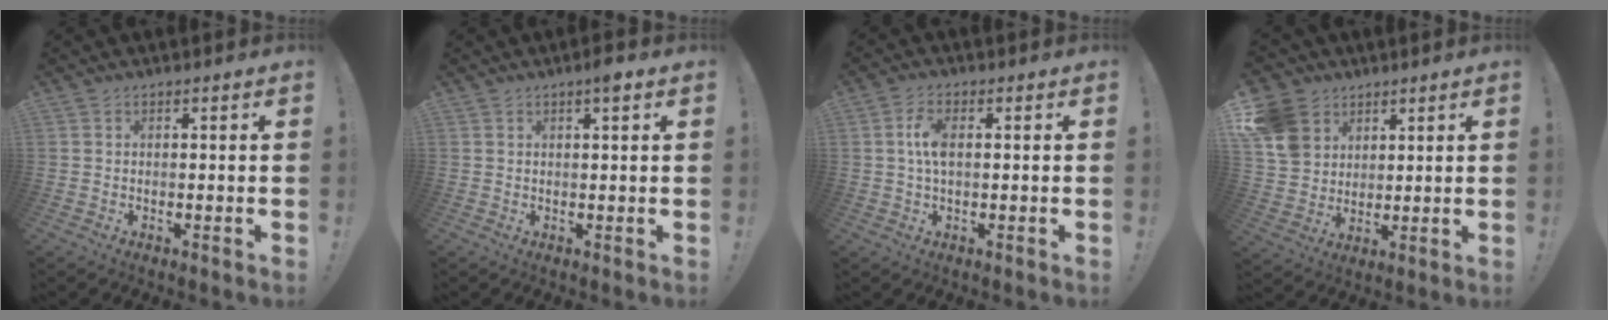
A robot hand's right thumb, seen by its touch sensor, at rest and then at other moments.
{"total": 2.7, "force": [1.4, 0.0, 2.4], "torque": [-0.031, -0.003, 0.017]}
{"total": 5.8, "force": [0.6, 2.7, 5.1], "torque": [-0.097, 0.005, 0.008]}
{"total": 11.8, "force": [6.0, 9.3, 4.0], "torque": [-0.076, -0.030, 0.124]}